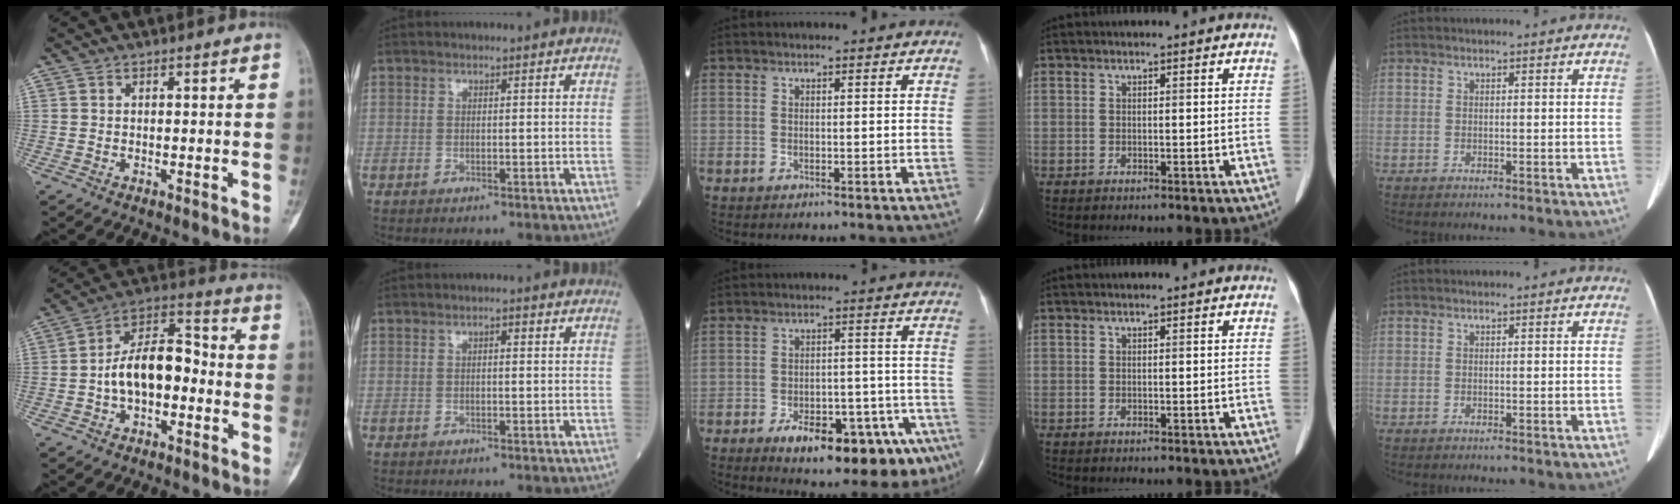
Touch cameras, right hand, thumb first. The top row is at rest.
{"thumb": {"total": 12.4, "force": [-2.2, 7.3, 9.9], "torque": [-0.153, 0.050, -0.047]}, "index": {"total": 0.9, "force": [0.3, 0.1, 0.9], "torque": [-0.017, 0.003, 0.004]}, "middle": {"total": 17.2, "force": [-10.0, 6.0, 12.6], "torque": [-0.102, 0.019, -0.129]}}